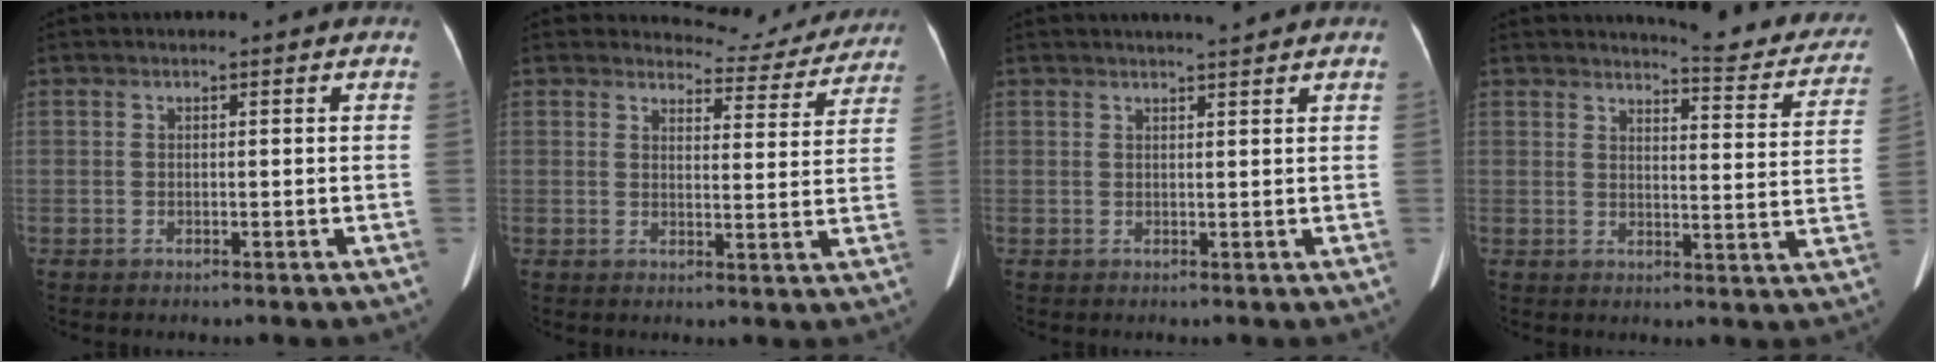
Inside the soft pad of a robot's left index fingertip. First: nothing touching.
{"total": 8.5, "force": [8.2, 2.1, -0.4], "torque": [0.014, -0.017, 0.089]}
{"total": 3.1, "force": [2.8, -0.3, 1.2], "torque": [-0.017, 0.004, 0.040]}
{"total": 12.6, "force": [12.0, 1.7, 3.5], "torque": [-0.026, -0.047, 0.122]}